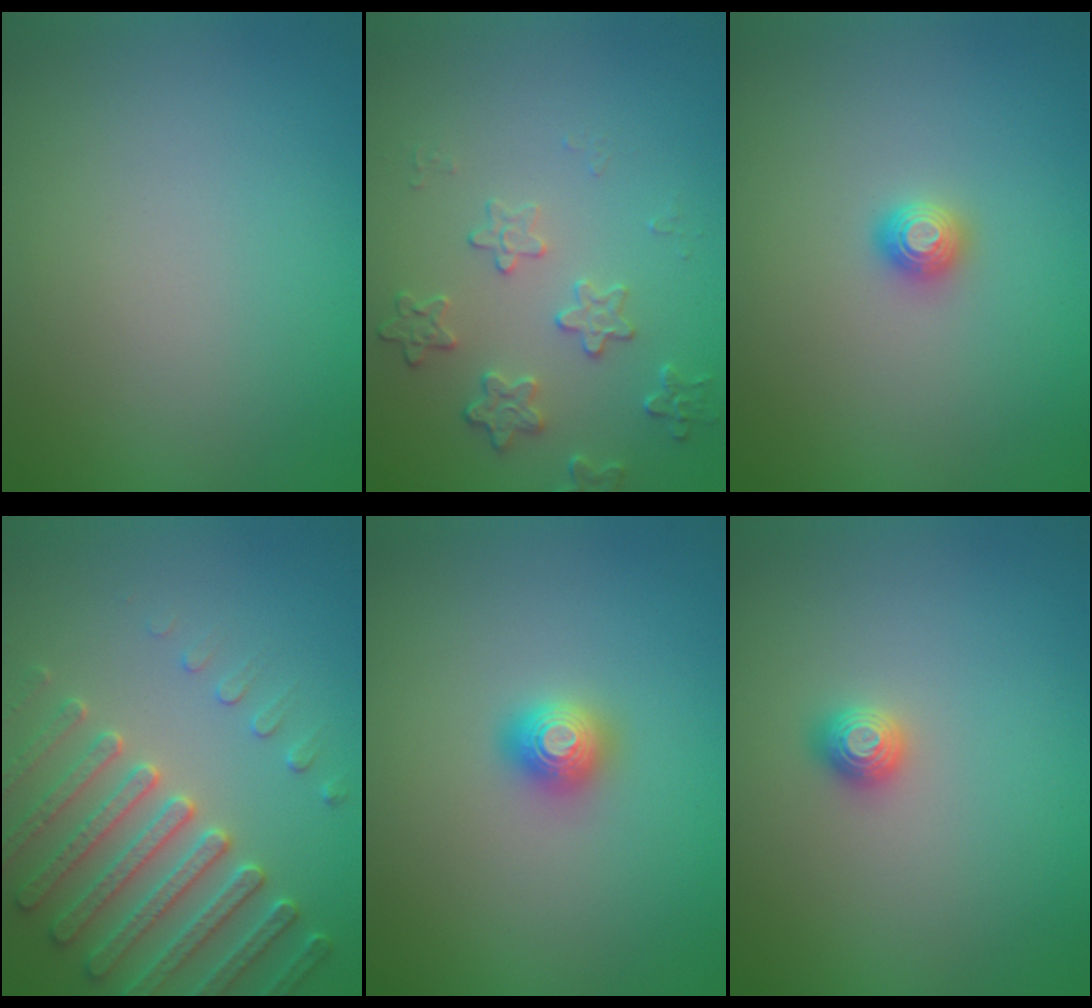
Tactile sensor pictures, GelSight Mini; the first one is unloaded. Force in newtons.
{"total": 2.6, "press": 2.0, "slide": 1.7}
{"total": 1.1, "press": 1.1, "slide": 0.1}
{"total": 5.1, "press": 4.9, "slide": 1.3}
{"total": 2.0, "press": 2.0, "slide": 0.2}
{"total": 1.1, "press": 1.1, "slide": 0.2}